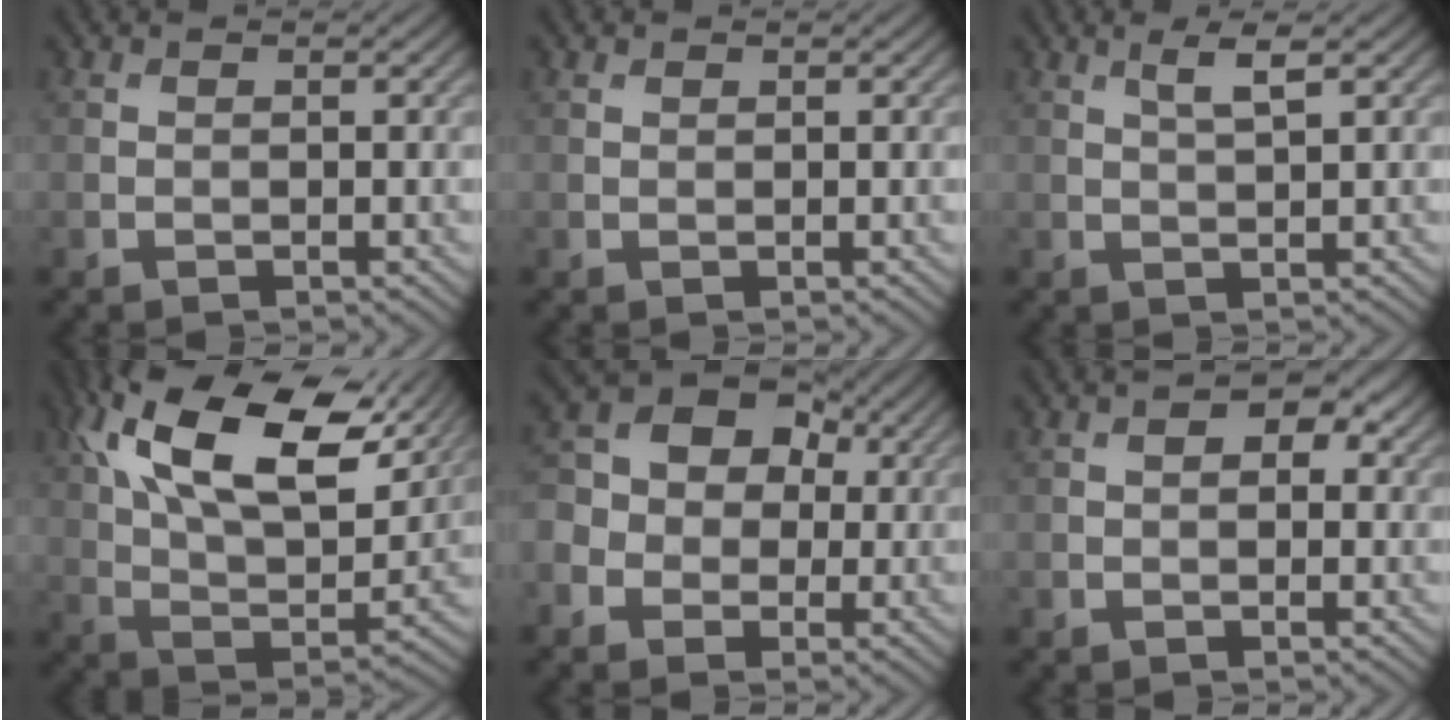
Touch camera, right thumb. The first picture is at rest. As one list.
[{"total": 0.5, "force": [0.5, 0.1, 0.1], "torque": [-0.004, 0.003, 0.011]}, {"total": 2.4, "force": [1.2, 0.3, 2.0], "torque": [-0.045, 0.003, 0.025]}, {"total": 19.3, "force": [9.4, 9.4, 14.1], "torque": [-0.267, 0.025, 0.137]}, {"total": 9.2, "force": [-0.8, 7.9, 4.7], "torque": [-0.111, 0.004, -0.038]}, {"total": 3.4, "force": [1.0, 2.0, 2.5], "torque": [-0.038, 0.001, 0.018]}]